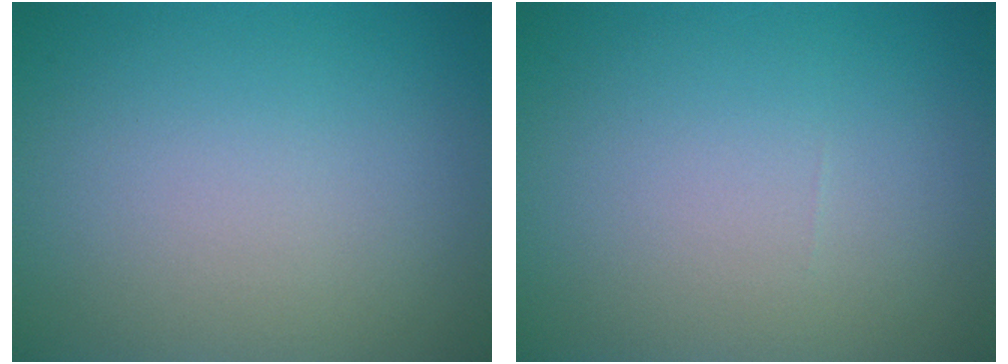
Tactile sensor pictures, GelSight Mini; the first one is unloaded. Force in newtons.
{"total": 0.0}